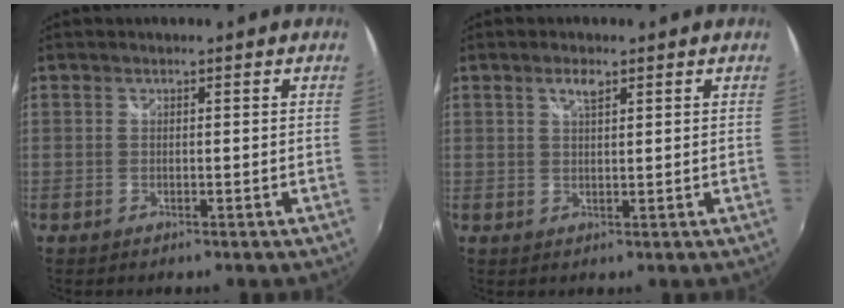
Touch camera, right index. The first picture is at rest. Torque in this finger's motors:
{"motor_torque": [0.17, -0.03, 0.11, 0.02]}